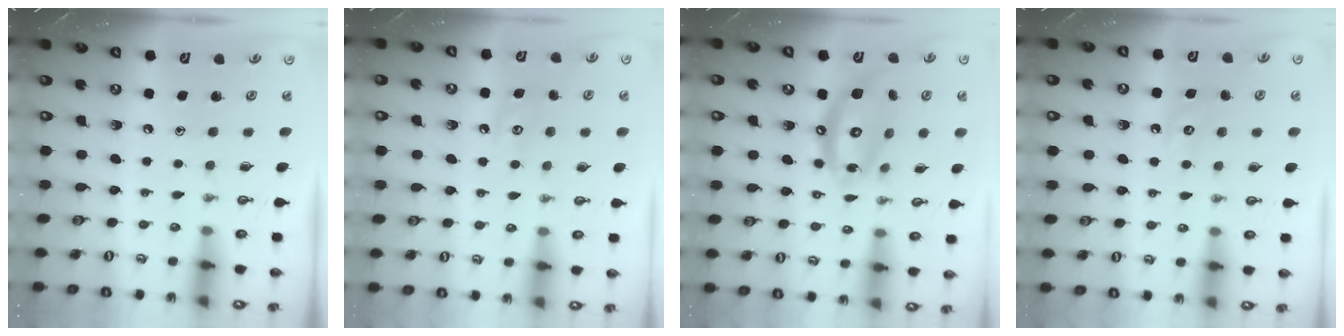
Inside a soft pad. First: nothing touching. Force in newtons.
{"total": 6.4, "press": 6.3, "slide": 0.8}
{"total": 14.4, "press": 14.3, "slide": 1.7}
{"total": 3.8, "press": 3.8, "slide": 0.5}